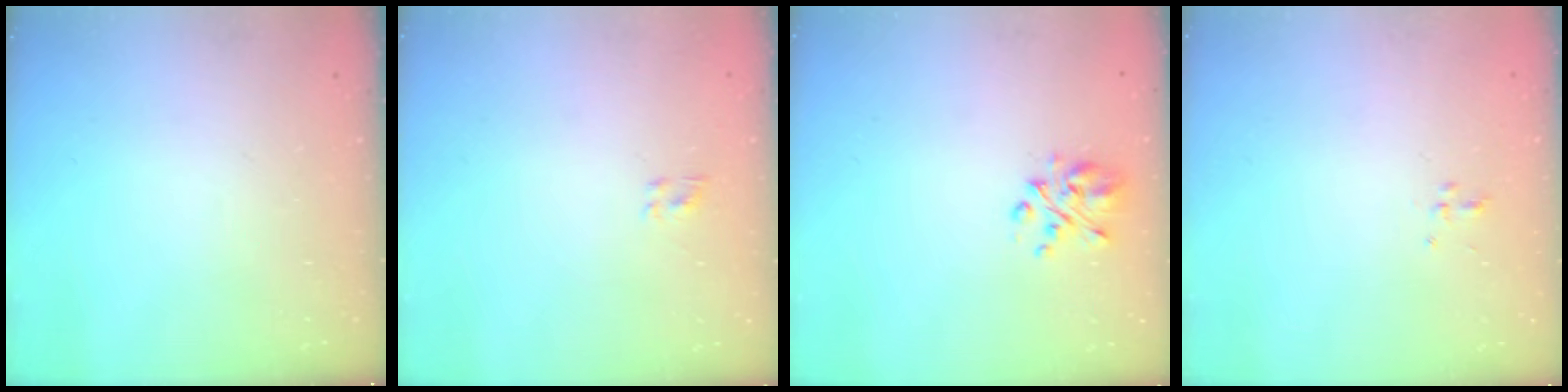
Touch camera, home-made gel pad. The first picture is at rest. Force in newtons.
{"total": 1.2, "press": 1.0, "slide": 0.6}
{"total": 5.6, "press": 5.2, "slide": 2.0}
{"total": 2.0, "press": 1.8, "slide": 0.9}